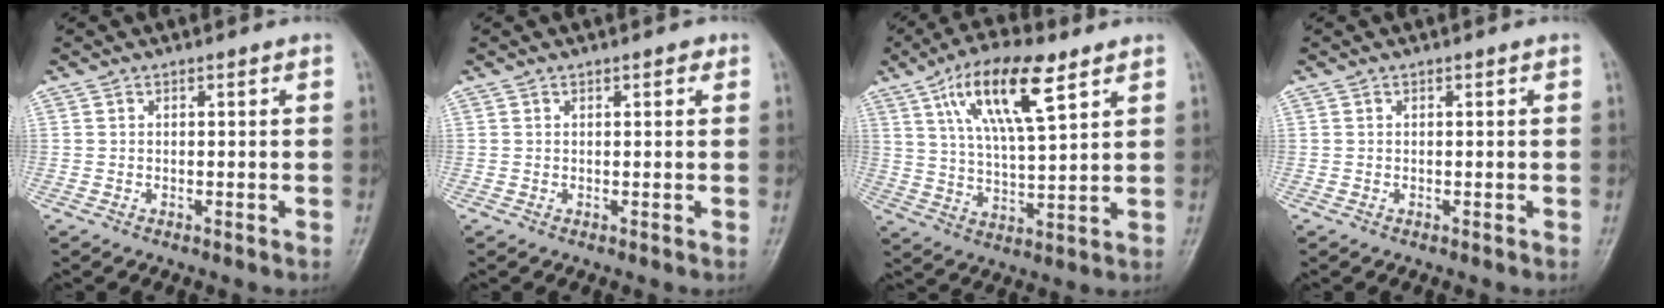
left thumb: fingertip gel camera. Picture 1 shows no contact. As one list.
[{"total": 1.4, "force": [0.6, 0.8, 0.9], "torque": [-0.003, 0.000, 0.007]}, {"total": 14.9, "force": [7.5, 5.1, 11.9], "torque": [-0.194, -0.019, 0.136]}, {"total": 0.0}]